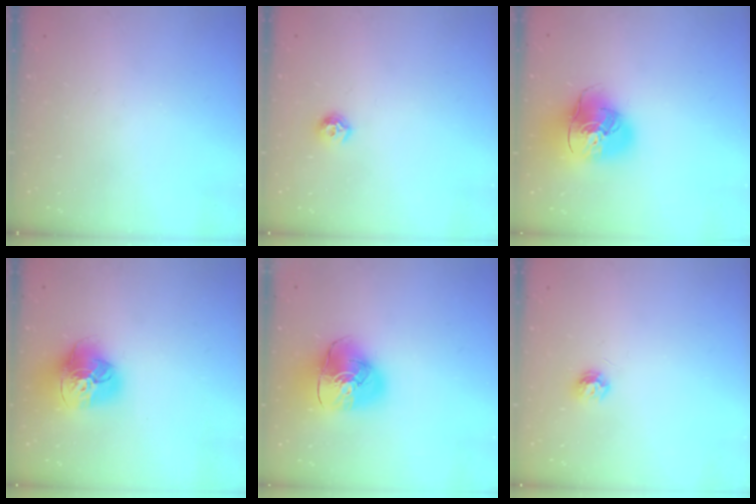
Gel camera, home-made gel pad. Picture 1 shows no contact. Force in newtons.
{"total": 7.2, "press": 7.1, "slide": 1.0}
{"total": 17.7, "press": 17.5, "slide": 2.5}
{"total": 18.3, "press": 18.2, "slide": 2.1}
{"total": 14.6, "press": 14.4, "slide": 2.1}
{"total": 5.7, "press": 5.6, "slide": 0.7}